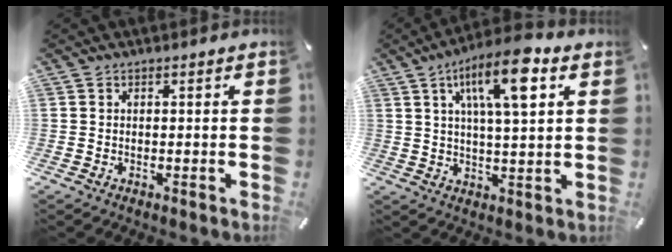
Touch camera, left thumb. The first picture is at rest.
{"total": 13.3, "force": [5.8, 3.6, 11.4], "torque": [-0.192, -0.007, 0.094]}